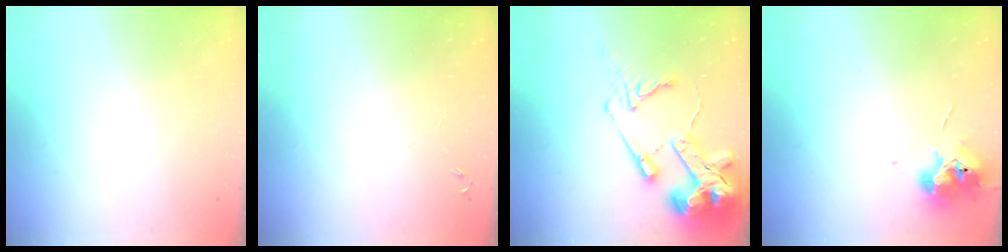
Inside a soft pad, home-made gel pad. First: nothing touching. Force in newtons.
{"total": 0.0}
{"total": 17.6, "press": 17.4, "slide": 2.2}
{"total": 10.4, "press": 10.3, "slide": 0.7}